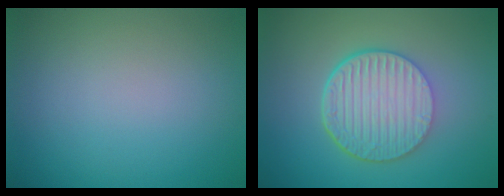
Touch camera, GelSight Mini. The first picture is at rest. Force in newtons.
{"total": 6.7, "press": 4.5, "slide": 5.0}